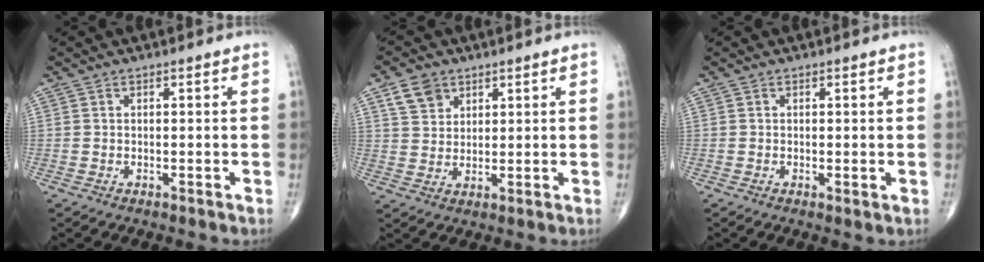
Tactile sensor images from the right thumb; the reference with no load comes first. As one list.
[{"total": 5.6, "force": [3.1, 4.1, 2.2], "torque": [-0.024, -0.012, 0.062]}, {"total": 0.7, "force": [0.0, 0.2, 0.7], "torque": [-0.012, -0.004, -0.004]}]